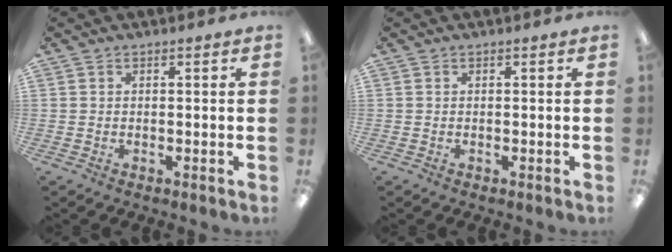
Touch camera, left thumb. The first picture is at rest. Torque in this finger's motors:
{"motor_torque": [0.00, 0.00, -0.14, 0.14, 0.00]}